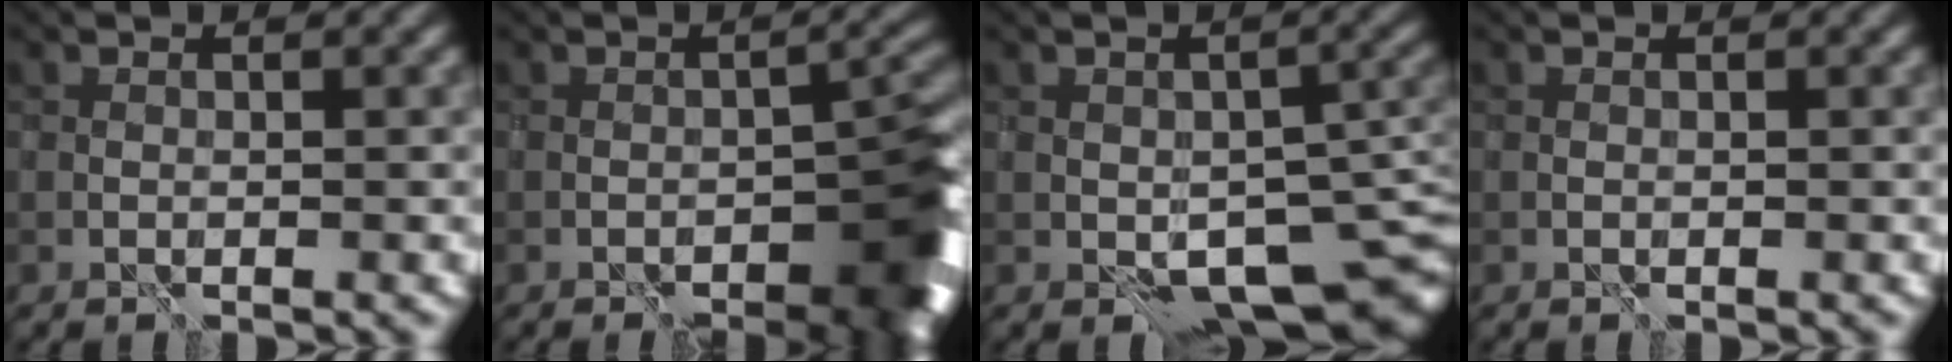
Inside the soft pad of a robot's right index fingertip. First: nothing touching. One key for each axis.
{"total": 8.6, "fx": -4.7, "fy": 3.8, "fz": 6.1, "tx": -0.059, "ty": -0.001, "tz": -0.059}
{"total": 8.8, "fx": -4.0, "fy": 4.7, "fz": 6.3, "tx": -0.074, "ty": -0.020, "tz": -0.049}
{"total": 0.0}